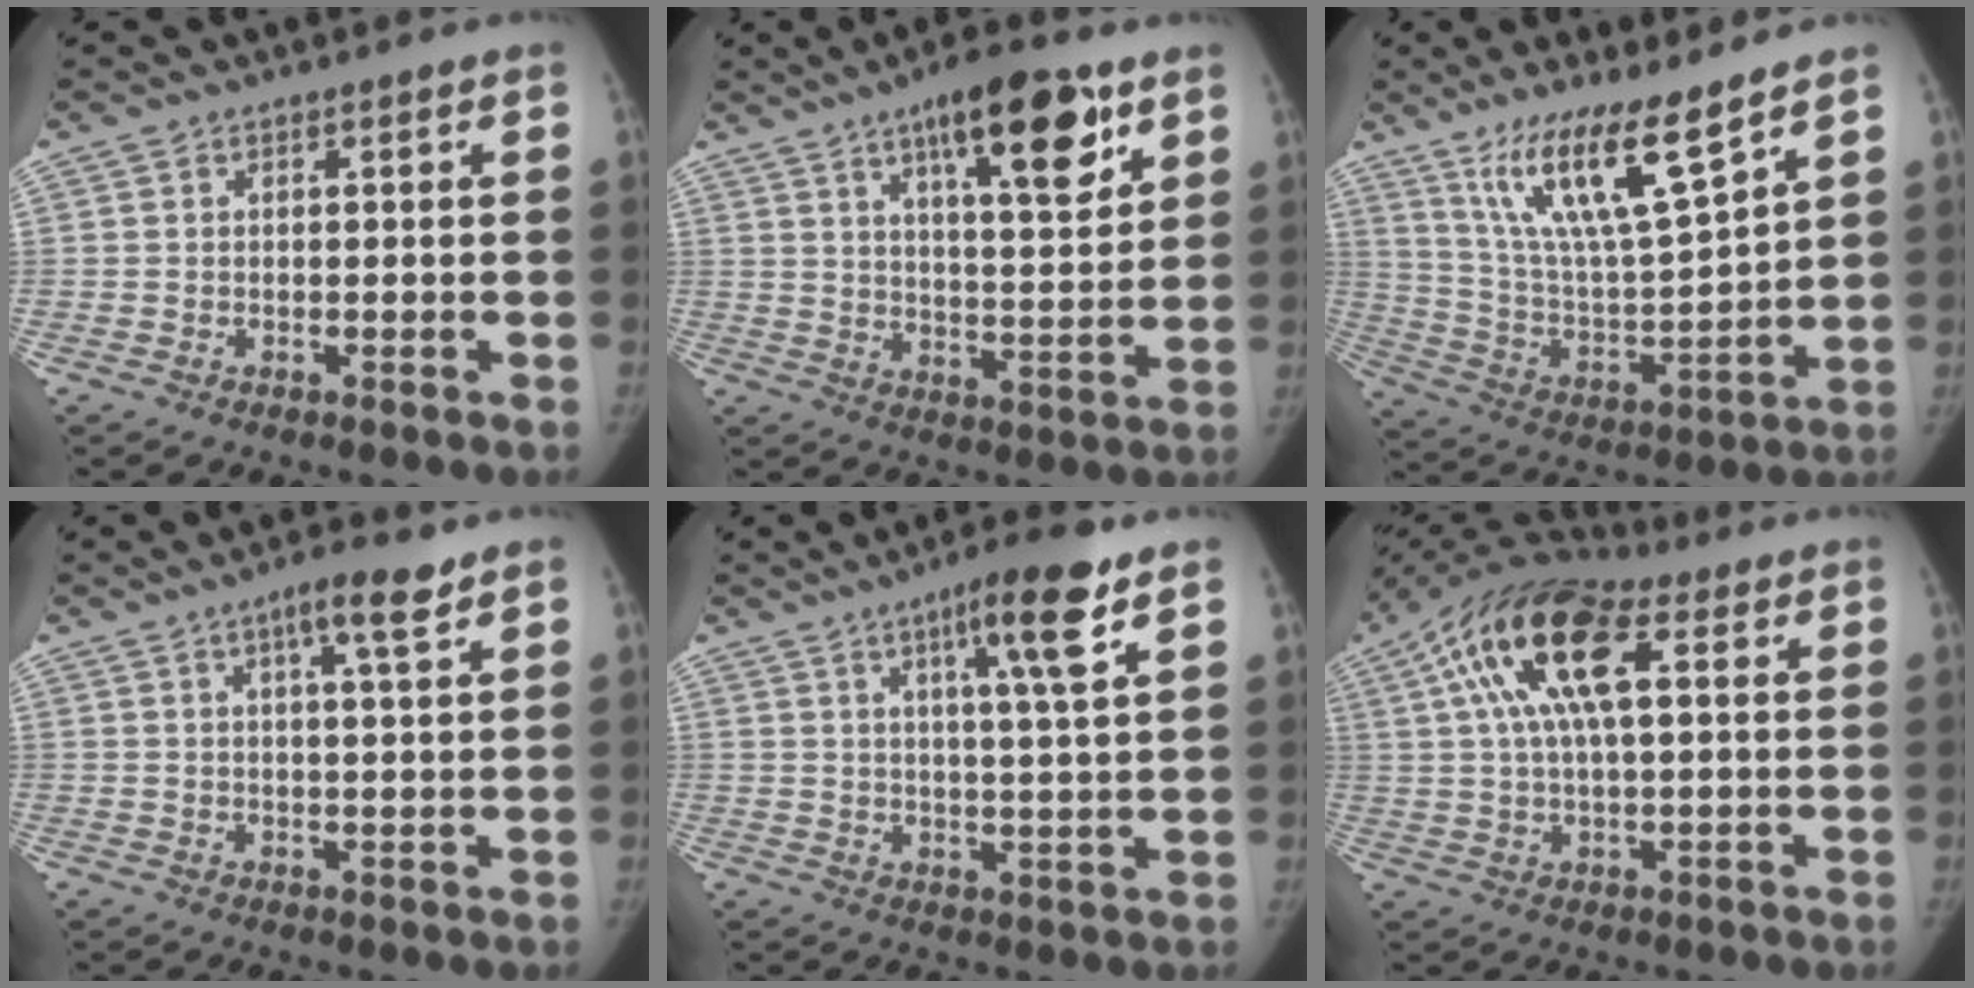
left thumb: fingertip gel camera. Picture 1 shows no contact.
{"total": 15.6, "force": [8.6, 4.6, 12.2], "torque": [-0.157, -0.040, 0.133]}
{"total": 15.7, "force": [10.7, 2.3, 11.3], "torque": [-0.193, -0.066, 0.211]}
{"total": 5.7, "force": [3.4, 0.8, 4.5], "torque": [-0.071, -0.014, 0.055]}
{"total": 10.5, "force": [5.6, 0.9, 8.8], "torque": [-0.135, -0.026, 0.086]}
{"total": 17.6, "force": [5.6, 7.8, 14.7], "torque": [-0.273, 0.025, 0.090]}